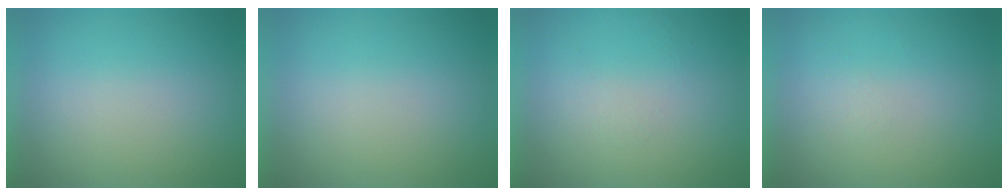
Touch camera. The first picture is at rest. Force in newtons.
{"total": 0.0}
{"total": 1.1}
{"total": 1.0}